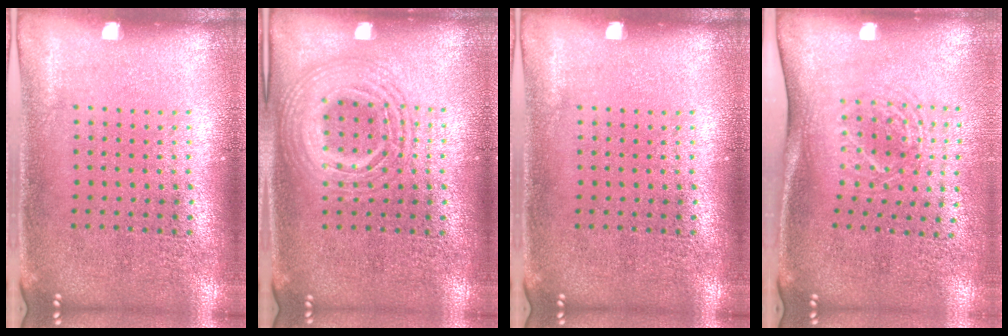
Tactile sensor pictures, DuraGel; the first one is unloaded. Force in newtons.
{"total": 2.6, "press": 2.6, "slide": 0.3}
{"total": 0.0}
{"total": 1.7, "press": 1.3, "slide": 1.2}